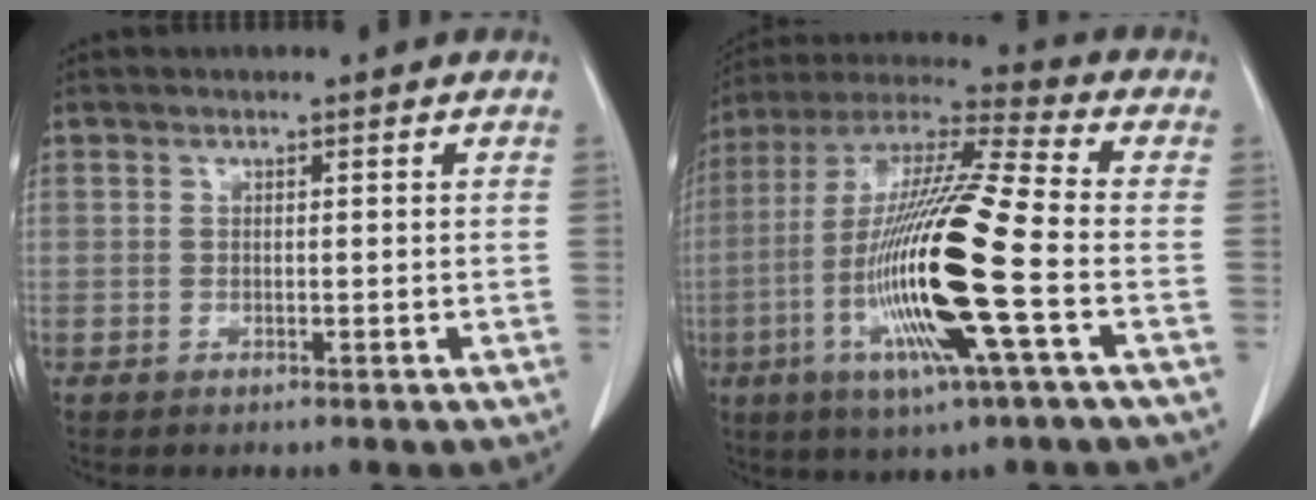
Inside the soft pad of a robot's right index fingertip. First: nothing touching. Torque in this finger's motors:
{"motor_torque": [2.14, 0.00, 1.05, 0.21]}